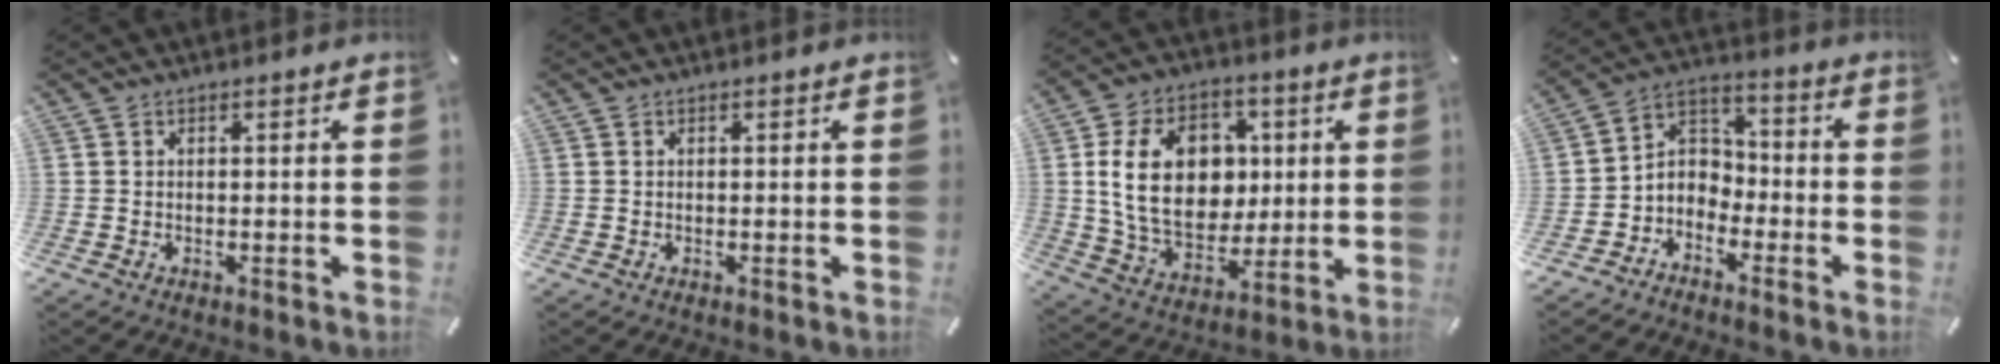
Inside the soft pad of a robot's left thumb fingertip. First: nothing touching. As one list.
[{"total": 0.0}, {"total": 19.2, "force": [2.7, 14.4, 12.4], "torque": [-0.228, 0.005, 0.051]}, {"total": 5.8, "force": [-3.4, 4.6, 0.6], "torque": [-0.023, 0.019, -0.070]}]